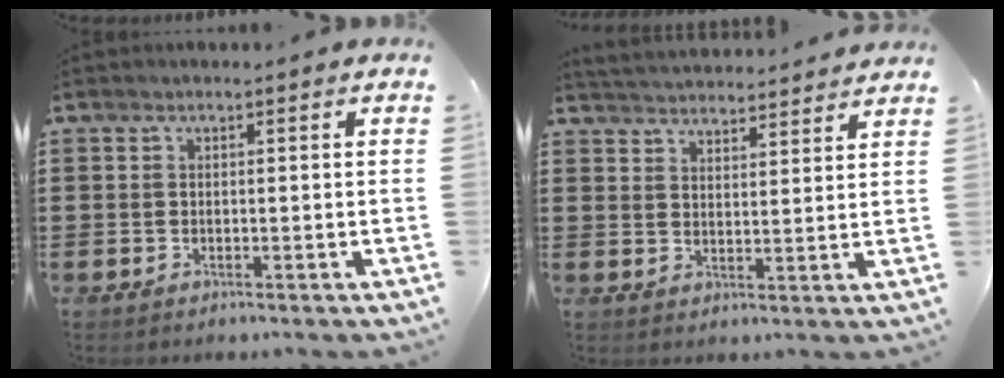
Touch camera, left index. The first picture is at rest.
{"total": 3.7, "force": [3.7, -0.2, -0.3], "torque": [-0.009, -0.024, 0.066]}